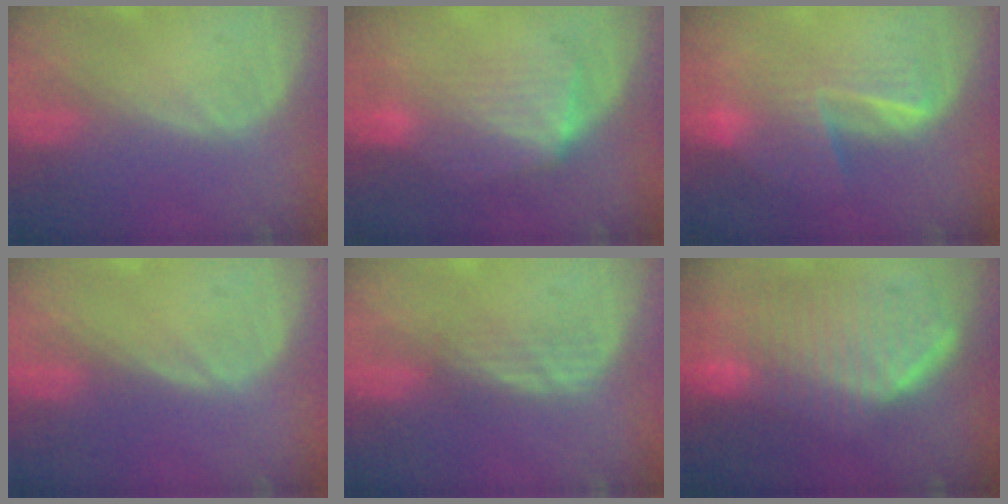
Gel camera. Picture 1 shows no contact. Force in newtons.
{"total": 7.1, "press": 6.6, "slide": 2.7}
{"total": 6.8, "press": 6.3, "slide": 2.4}
{"total": 0.0}
{"total": 2.4, "press": 2.4, "slide": 0.5}
{"total": 10.0, "press": 9.0, "slide": 4.4}